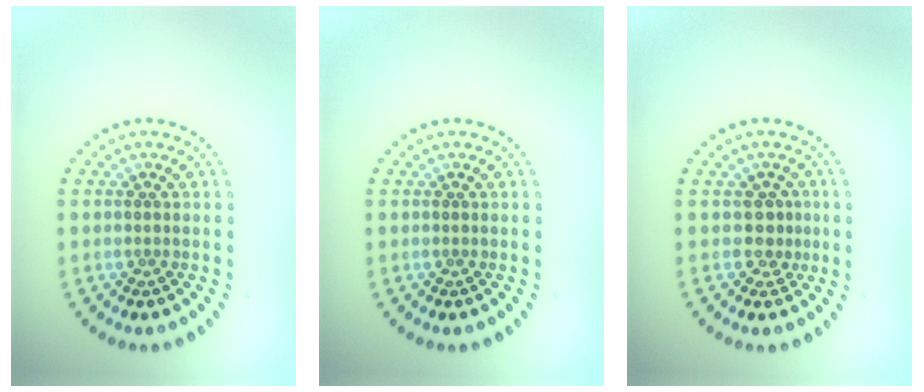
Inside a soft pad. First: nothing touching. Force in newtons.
{"total": 0.0}
{"total": 1.7, "press": 1.2, "slide": 1.1}